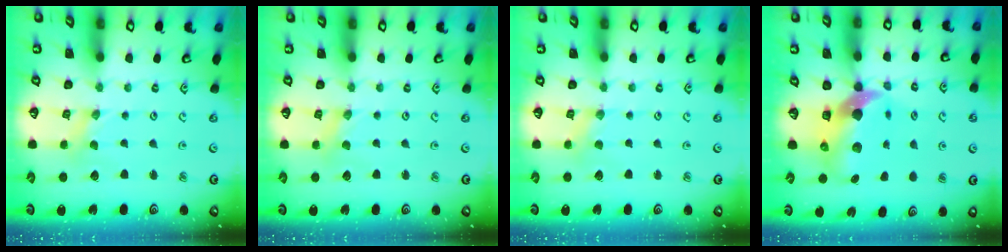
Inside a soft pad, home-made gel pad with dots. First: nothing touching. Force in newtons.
{"total": 1.4, "press": 1.3, "slide": 0.3}
{"total": 2.2, "press": 2.2, "slide": 0.5}
{"total": 11.0, "press": 10.8, "slide": 1.6}